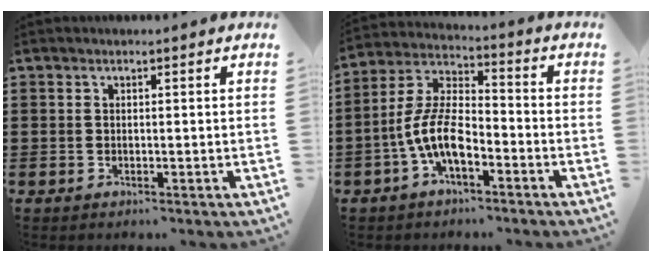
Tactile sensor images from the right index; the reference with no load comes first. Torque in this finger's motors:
{"motor_torque": [0.72, -0.49, 0.38, 0.21]}